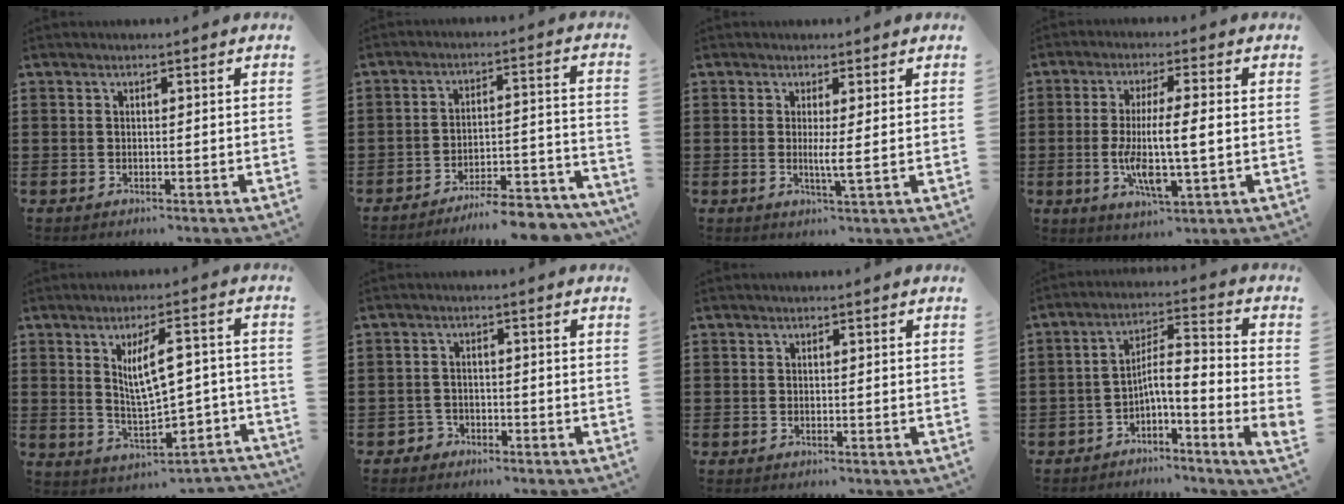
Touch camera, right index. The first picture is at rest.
{"total": 6.8, "force": [-6.5, 0.2, 1.8], "torque": [-0.023, 0.012, -0.126]}
{"total": 2.5, "force": [0.2, -0.3, 2.5], "torque": [-0.038, -0.010, -0.001]}
{"total": 8.7, "force": [-0.7, 1.7, 8.5], "torque": [-0.166, -0.012, -0.016]}
{"total": 7.9, "force": [-0.2, 3.2, 7.2], "torque": [-0.117, 0.005, -0.009]}
{"total": 1.7, "force": [-1.4, 1.0, 0.1], "torque": [-0.009, 0.001, -0.032]}
{"total": 0.0}
{"total": 4.4, "force": [-2.9, -0.2, 3.3], "torque": [-0.069, -0.017, -0.065]}